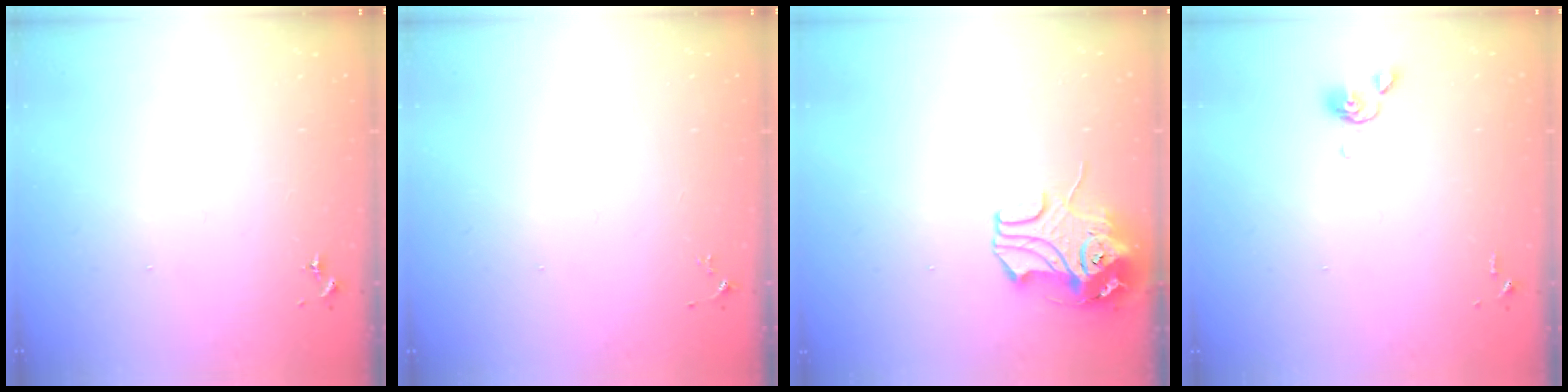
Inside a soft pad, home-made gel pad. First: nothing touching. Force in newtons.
{"total": 3.4, "press": 3.4, "slide": 0.4}
{"total": 11.9, "press": 11.8, "slide": 1.8}
{"total": 5.2, "press": 5.1, "slide": 1.1}